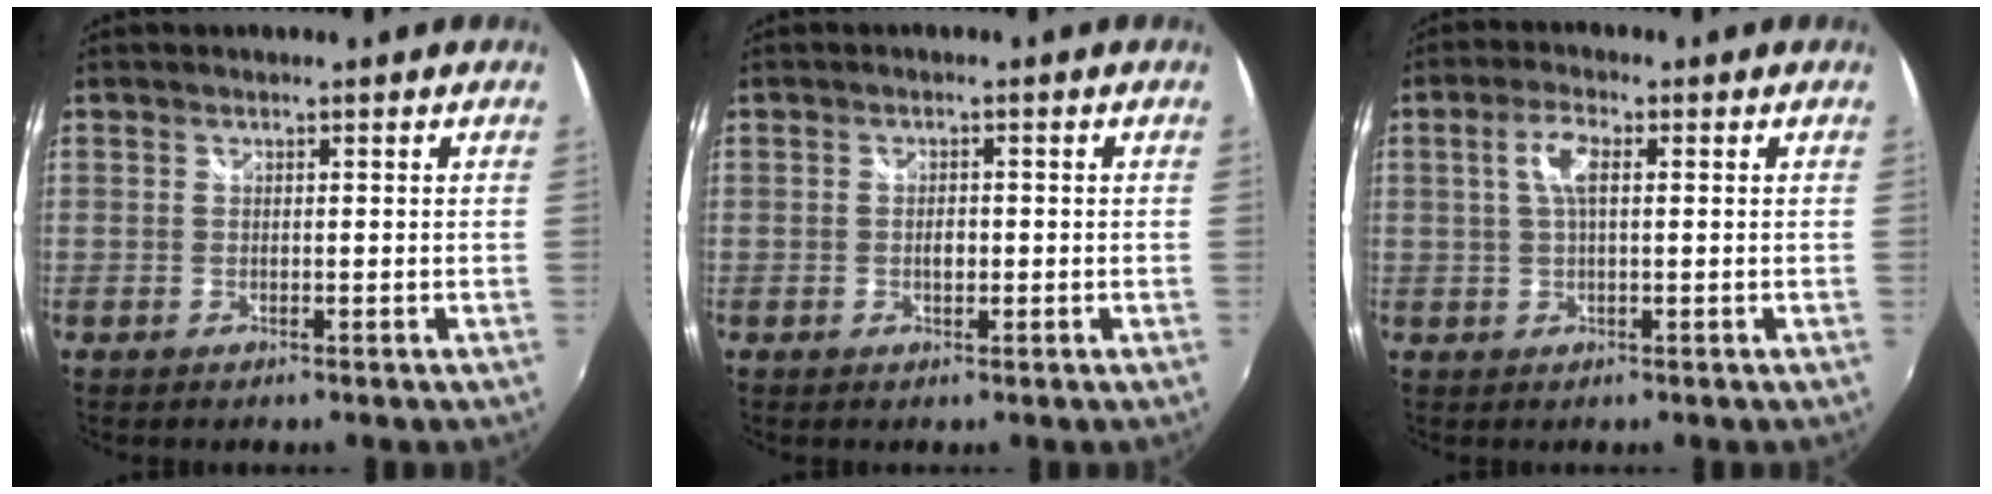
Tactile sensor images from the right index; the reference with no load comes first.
{"total": 1.8, "force": [-0.4, 1.2, 1.4], "torque": [-0.024, 0.001, -0.008]}
{"total": 4.7, "force": [1.0, 1.6, 4.2], "torque": [-0.083, 0.008, 0.020]}